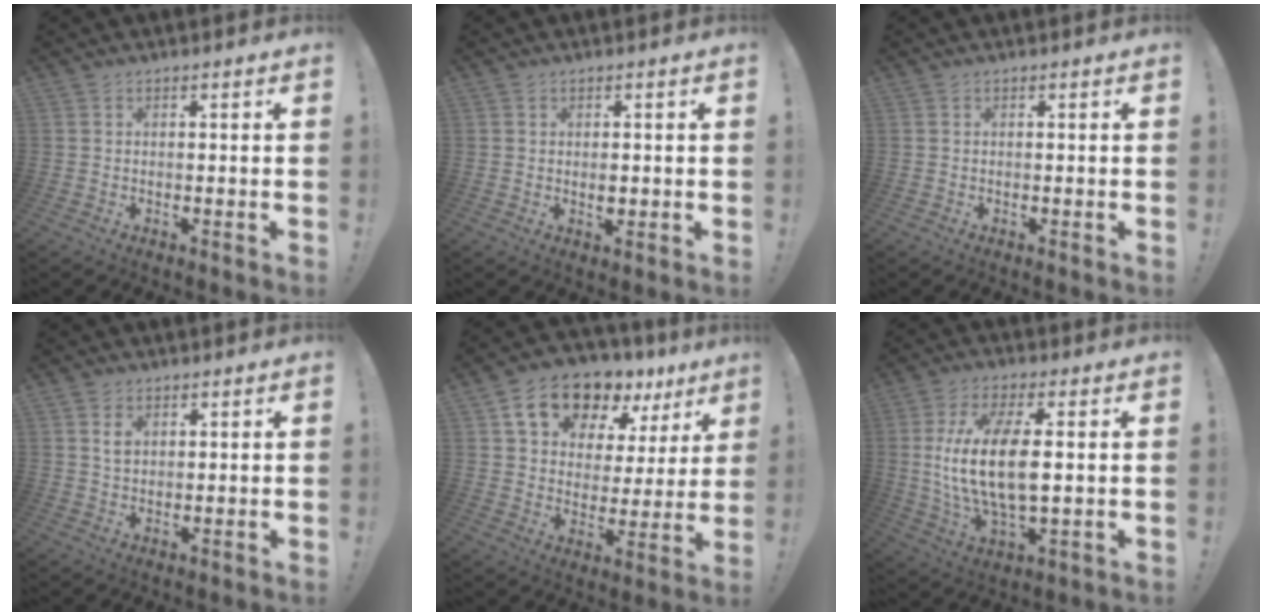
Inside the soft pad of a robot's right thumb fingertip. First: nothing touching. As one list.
[{"total": 2.0, "force": [-0.2, 1.5, 1.2], "torque": [-0.006, -0.004, -0.006]}, {"total": 0.0}, {"total": 3.5, "force": [1.5, 2.4, 2.0], "torque": [-0.020, -0.004, 0.023]}, {"total": 15.4, "force": [10.9, 8.4, 6.8], "torque": [-0.110, -0.076, 0.197]}, {"total": 17.5, "force": [1.1, 7.6, 15.7], "torque": [-0.304, -0.009, 0.014]}]